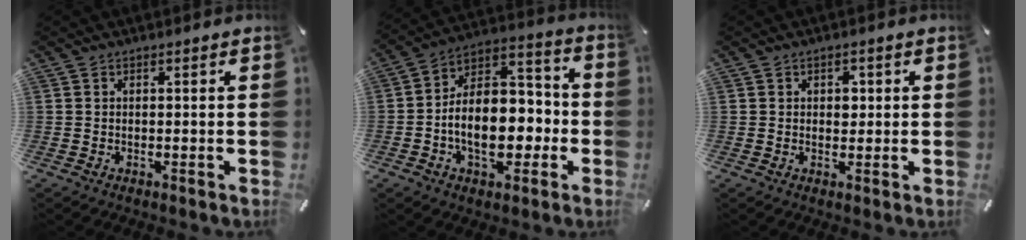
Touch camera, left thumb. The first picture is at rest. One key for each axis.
{"total": 16.2, "fx": -4.2, "fy": 11.1, "fz": 11.0, "tx": -0.167, "ty": 0.009, "tz": -0.072}
{"total": 2.5, "fx": 0.4, "fy": 2.0, "fz": 1.6, "tx": -0.010, "ty": -0.003, "tz": -0.001}